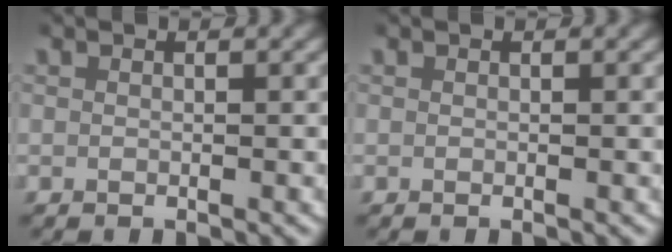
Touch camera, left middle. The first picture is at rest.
{"total": 0.0}